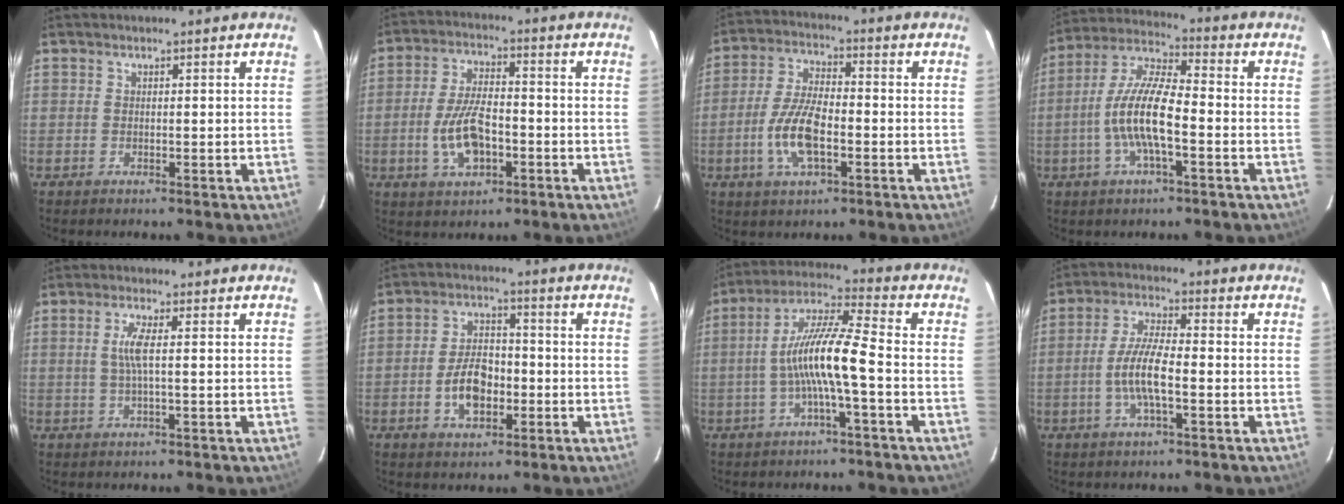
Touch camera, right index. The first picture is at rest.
{"total": 9.9, "force": [-3.0, 4.6, 8.2], "torque": [-0.171, 0.002, -0.049]}
{"total": 10.2, "force": [-3.1, 4.0, 8.8], "torque": [-0.184, 0.002, -0.060]}
{"total": 11.8, "force": [-3.1, 2.9, 11.0], "torque": [-0.226, 0.004, -0.062]}
{"total": 3.5, "force": [0.2, -0.1, 3.5], "torque": [-0.072, 0.000, 0.006]}
{"total": 8.3, "force": [-2.6, 4.9, 6.3], "torque": [-0.122, 0.015, -0.038]}
{"total": 10.7, "force": [-2.4, 0.5, 10.4], "torque": [-0.210, 0.017, -0.048]}
{"total": 7.6, "force": [-2.1, 1.5, 7.1], "torque": [-0.143, 0.002, -0.043]}